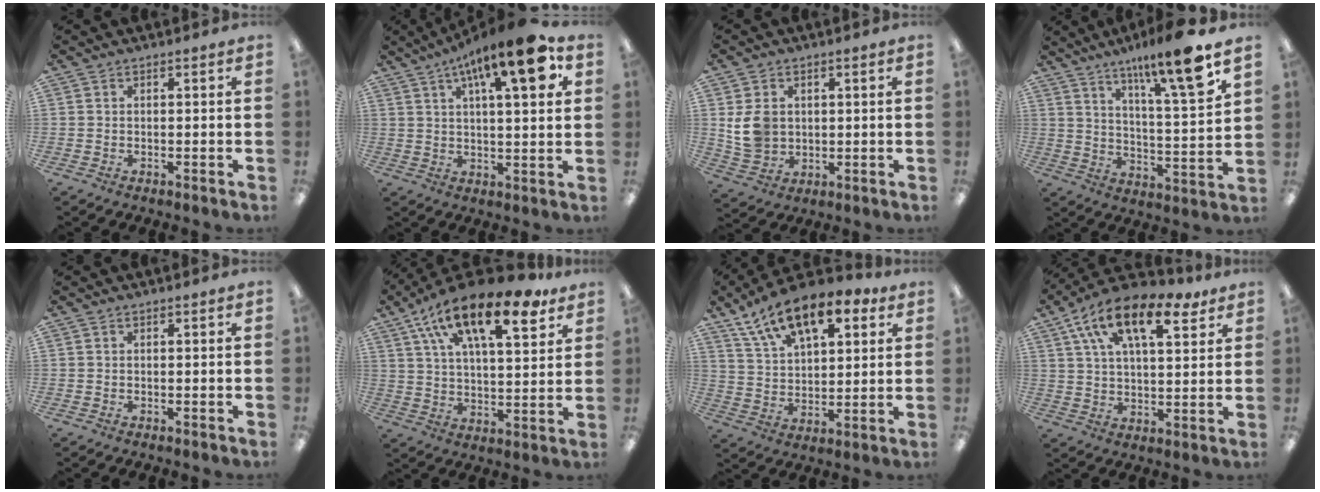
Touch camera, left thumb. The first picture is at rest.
{"total": 16.1, "force": [7.9, 4.5, 13.3], "torque": [-0.200, -0.031, 0.118]}
{"total": 7.2, "force": [1.5, 6.0, 3.7], "torque": [-0.067, 0.001, 0.029]}
{"total": 15.4, "force": [10.8, 1.9, 10.8], "torque": [-0.168, -0.064, 0.166]}
{"total": 0.0}
{"total": 20.6, "force": [12.2, 7.8, 14.7], "torque": [-0.244, -0.054, 0.201]}
{"total": 15.9, "force": [10.5, 7.2, 9.5], "torque": [-0.166, -0.043, 0.186]}
{"total": 17.1, "force": [9.5, 7.9, 11.8], "torque": [-0.195, -0.029, 0.160]}